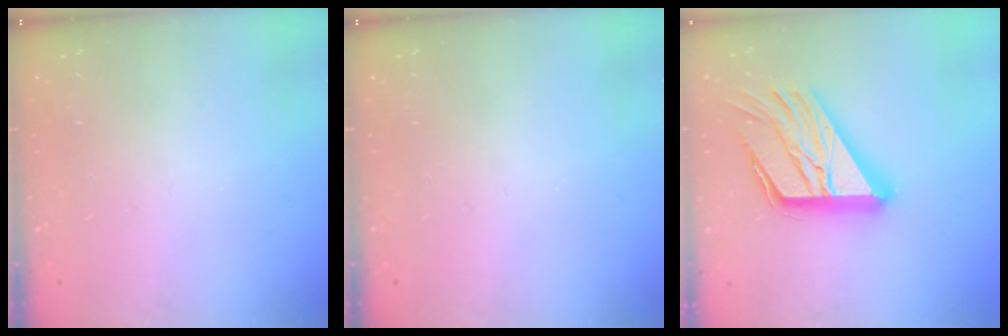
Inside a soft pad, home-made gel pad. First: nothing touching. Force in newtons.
{"total": 0.0}
{"total": 23.5, "press": 23.3, "slide": 2.3}